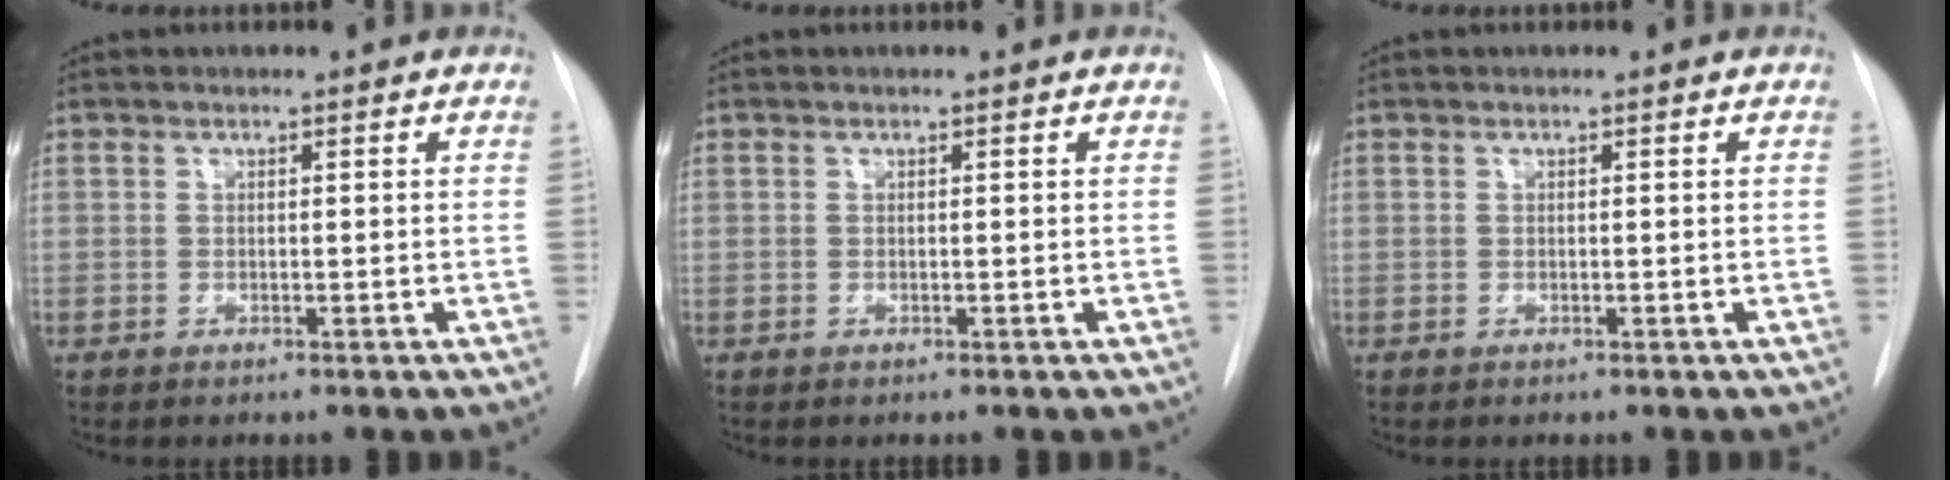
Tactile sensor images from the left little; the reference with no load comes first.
{"total": 0.0}
{"total": 0.0}